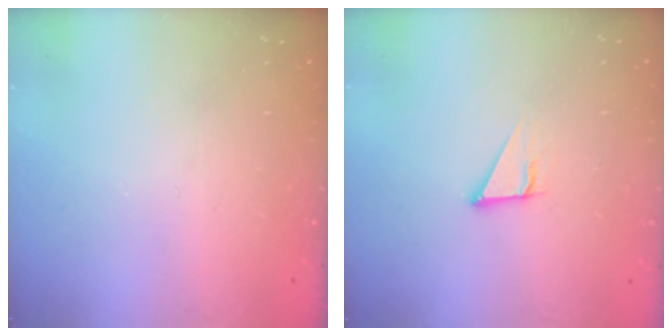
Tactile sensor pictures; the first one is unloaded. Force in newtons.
{"total": 2.8, "press": 2.8, "slide": 0.2}